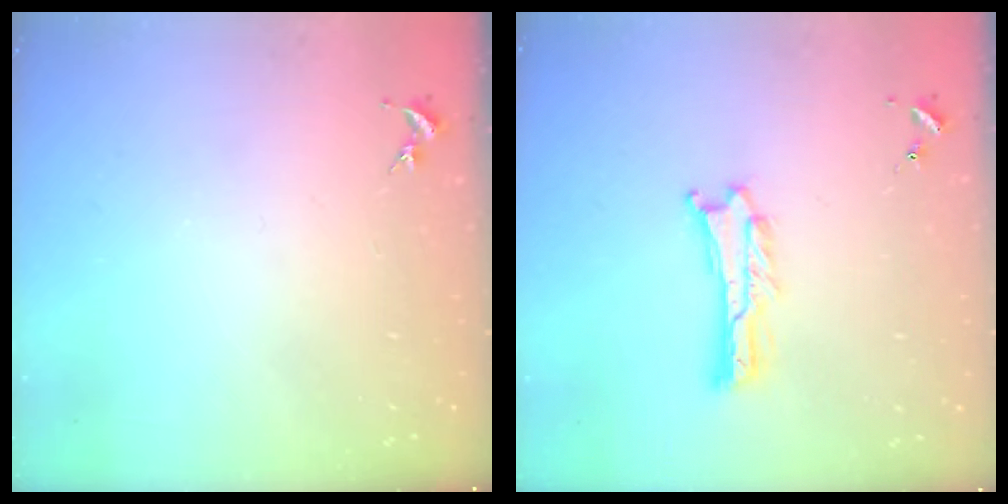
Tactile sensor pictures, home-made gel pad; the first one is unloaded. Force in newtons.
{"total": 1.0, "press": 1.0, "slide": 0.2}